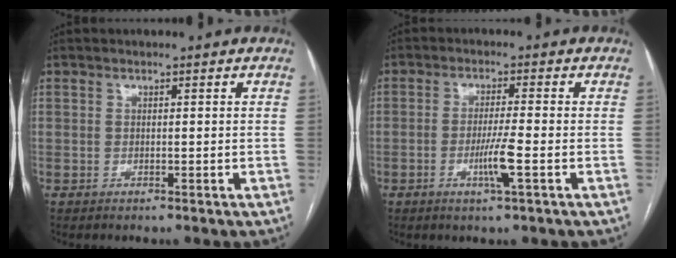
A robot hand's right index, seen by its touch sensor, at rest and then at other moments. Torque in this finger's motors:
{"motor_torque": [0.93, 0.08, 0.50, 0.12]}